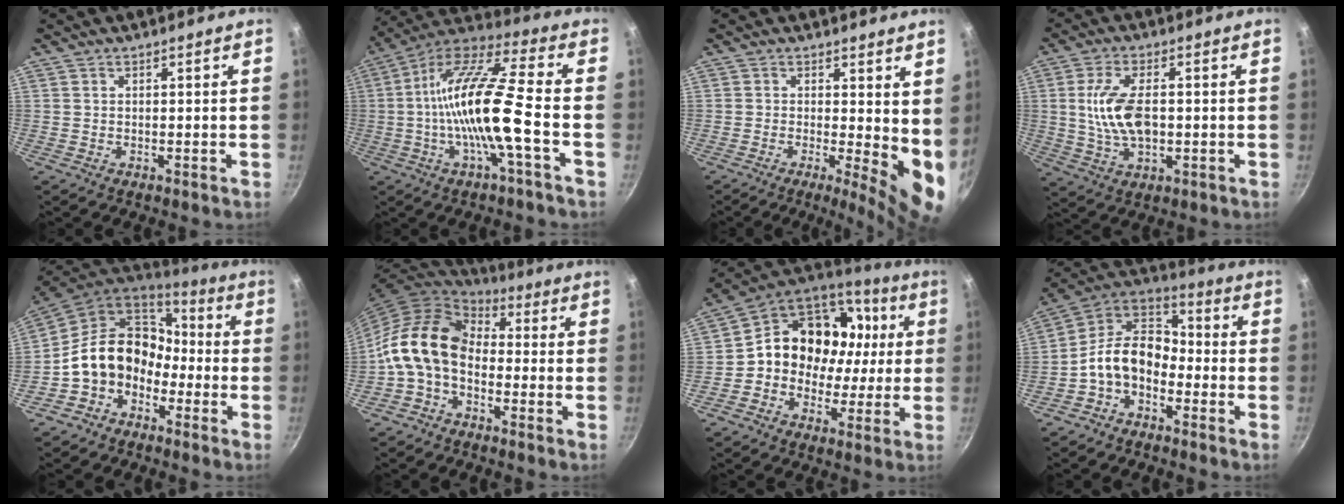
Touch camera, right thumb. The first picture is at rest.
{"total": 17.4, "force": [-2.9, 2.7, 17.0], "torque": [-0.310, 0.031, -0.070]}
{"total": 8.6, "force": [0.2, 3.1, 8.0], "torque": [-0.091, -0.021, 0.004]}
{"total": 10.2, "force": [0.2, 5.3, 8.7], "torque": [-0.161, 0.006, 0.004]}
{"total": 14.7, "force": [-3.9, 11.8, 7.9], "torque": [-0.108, 0.065, -0.079]}
{"total": 13.8, "force": [-2.1, 9.7, 9.7], "torque": [-0.159, 0.043, -0.063]}
{"total": 18.2, "force": [1.4, 15.3, 9.7], "torque": [-0.122, 0.042, 0.012]}
{"total": 12.6, "force": [-4.1, 8.7, 8.2], "torque": [-0.123, 0.065, -0.105]}